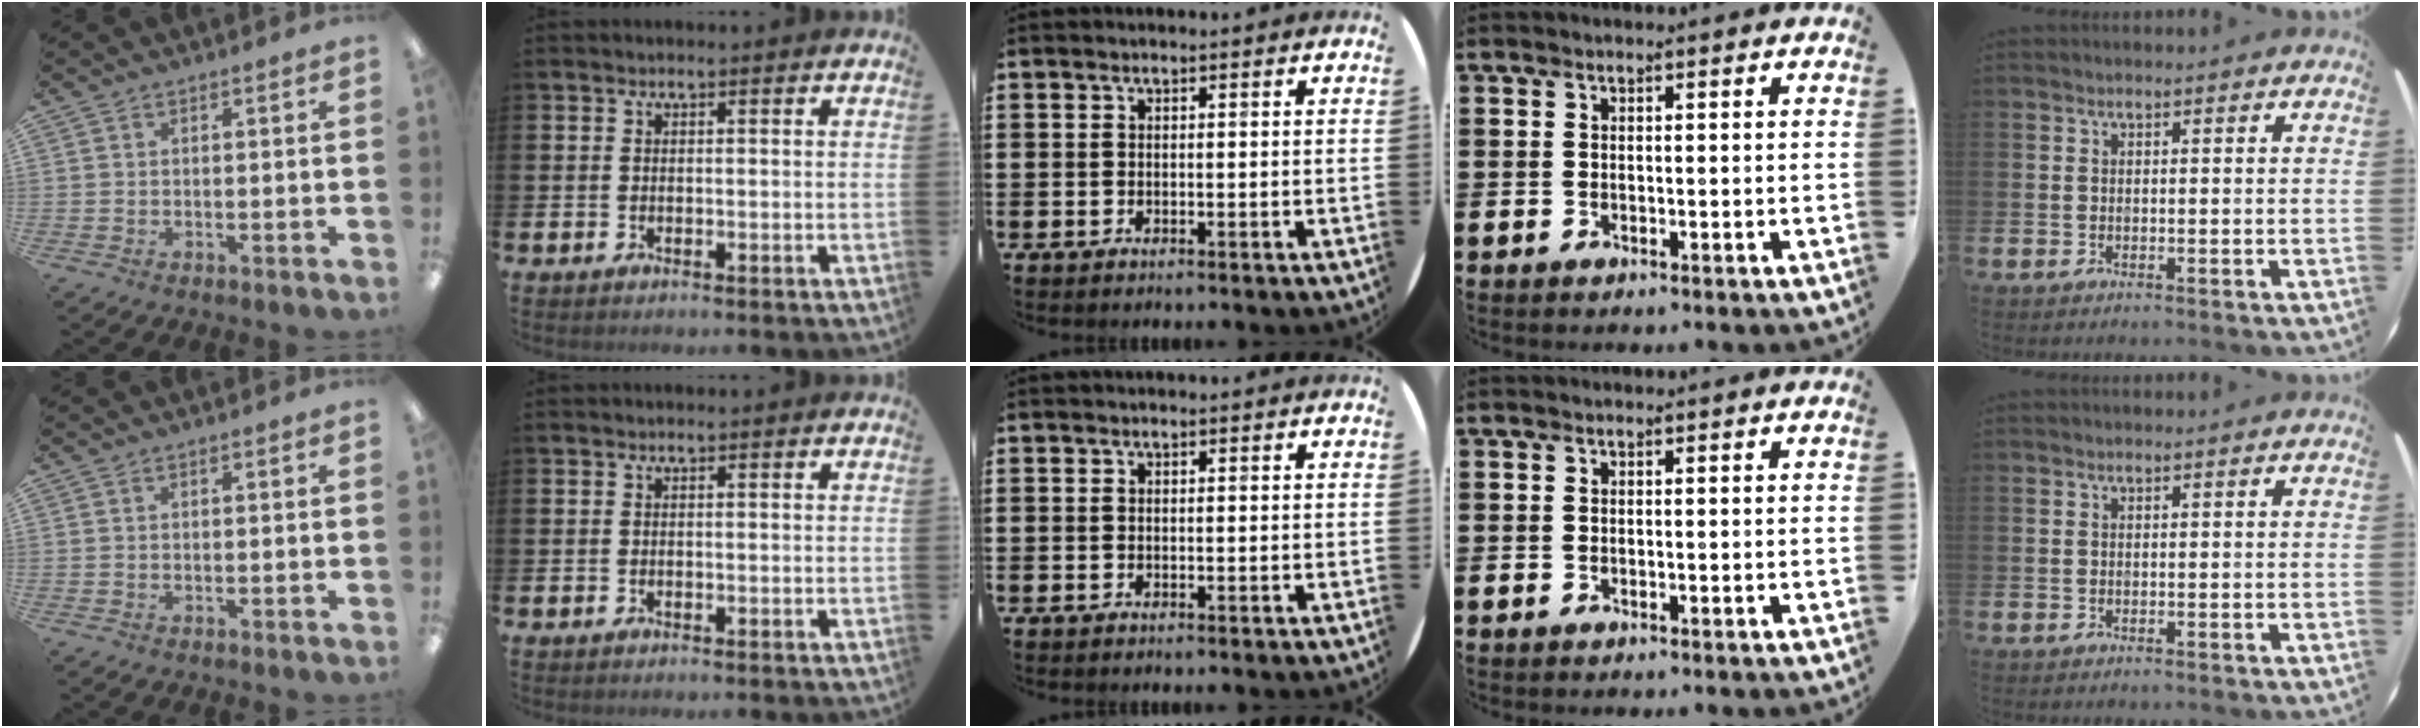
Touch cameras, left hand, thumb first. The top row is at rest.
{}